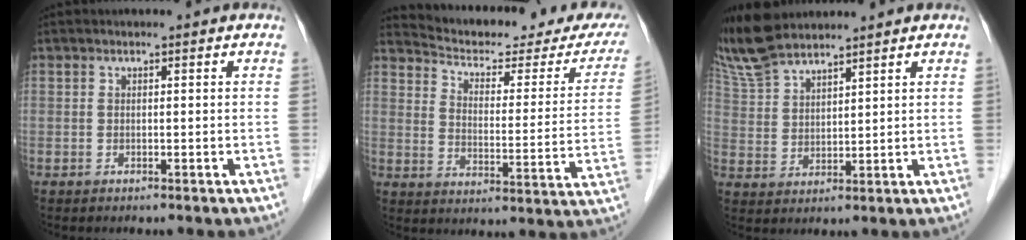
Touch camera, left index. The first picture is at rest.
{"total": 22.6, "force": [20.7, 4.7, 7.8], "torque": [-0.104, -0.052, 0.253]}
{"total": 10.8, "force": [9.8, 2.2, 4.0], "torque": [-0.101, 0.019, 0.207]}